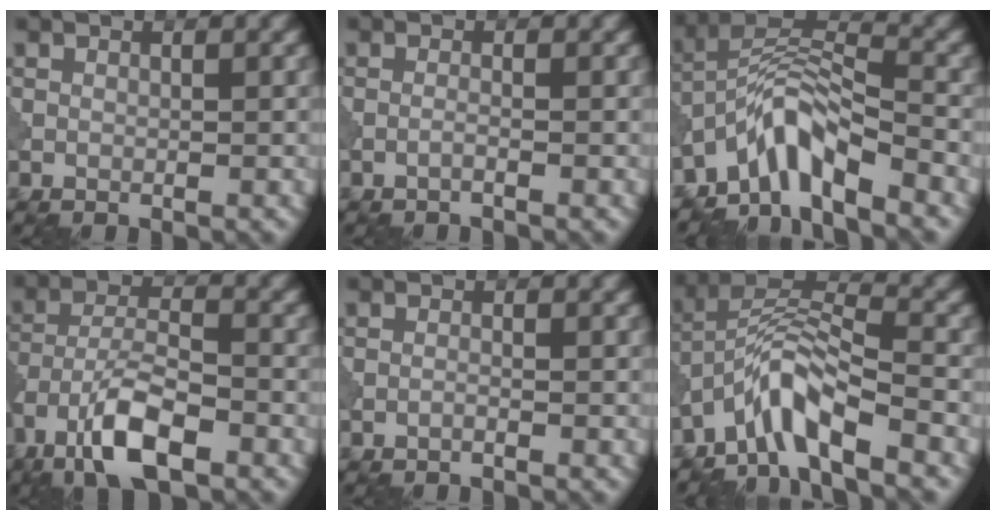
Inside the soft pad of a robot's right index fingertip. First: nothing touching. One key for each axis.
{"total": 0.9, "fx": -0.6, "fy": 0.1, "fz": 0.6, "tx": -0.009, "ty": 0.004, "tz": -0.018}
{"total": 6.1, "fx": -4.5, "fy": 1.6, "fz": 3.8, "tx": -0.061, "ty": 0.012, "tz": -0.094}
{"total": 7.3, "fx": -4.4, "fy": 2.6, "fz": 5.3, "tx": -0.101, "ty": 0.008, "tz": -0.088}
{"total": 0.6, "fx": -0.5, "fy": 0.0, "fz": 0.3, "tx": -0.007, "ty": 0.003, "tz": -0.014}
{"total": 5.9, "fx": -4.0, "fy": 1.4, "fz": 4.1, "tx": -0.076, "ty": 0.013, "tz": -0.086}